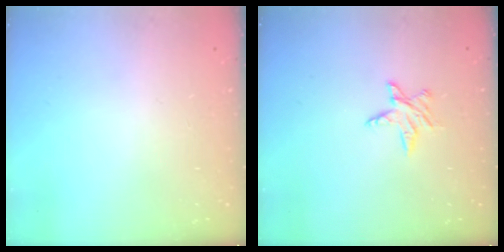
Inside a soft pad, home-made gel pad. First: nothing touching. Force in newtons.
{"total": 5.2, "press": 5.2, "slide": 0.6}